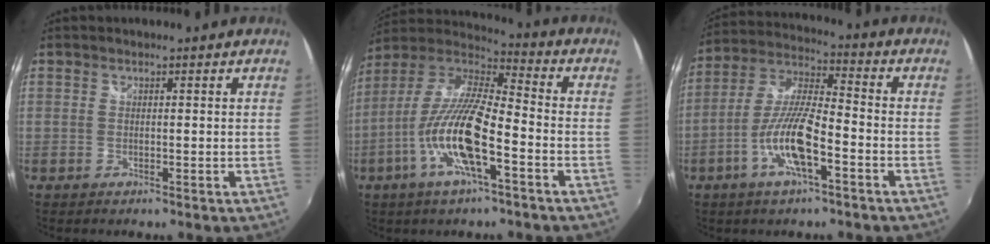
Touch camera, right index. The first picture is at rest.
{"total": 16.6, "force": [-6.6, 3.6, 14.8], "torque": [-0.289, -0.014, -0.131]}
{"total": 12.1, "force": [-5.3, 2.6, 10.5], "torque": [-0.221, -0.001, -0.102]}